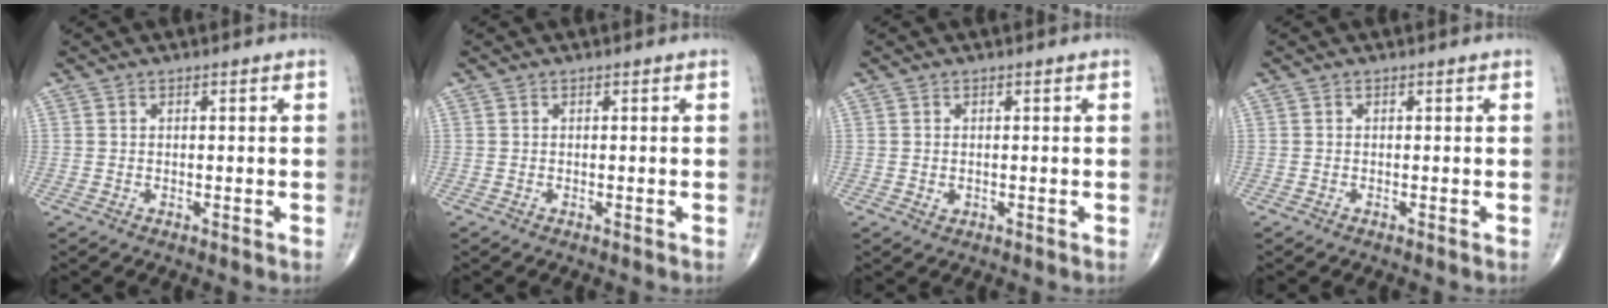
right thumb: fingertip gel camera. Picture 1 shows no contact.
{"total": 0.0}
{"total": 1.0, "force": [-0.1, 0.7, 0.6], "torque": [-0.006, -0.001, 0.000]}
{"total": 0.0}